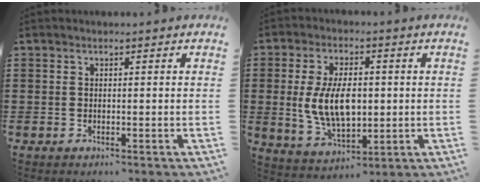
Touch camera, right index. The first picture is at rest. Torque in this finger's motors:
{"motor_torque": [0.76, -0.16, 0.80, 0.21]}